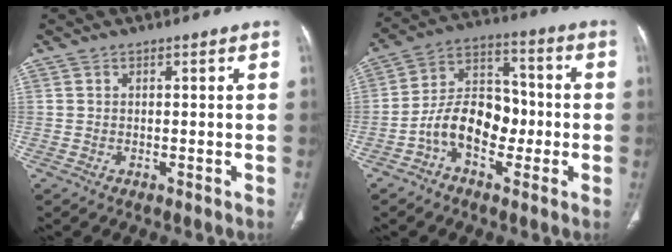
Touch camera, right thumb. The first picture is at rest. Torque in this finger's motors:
{"motor_torque": [1.33, 1.24, 0.11, -0.12, 0.07]}